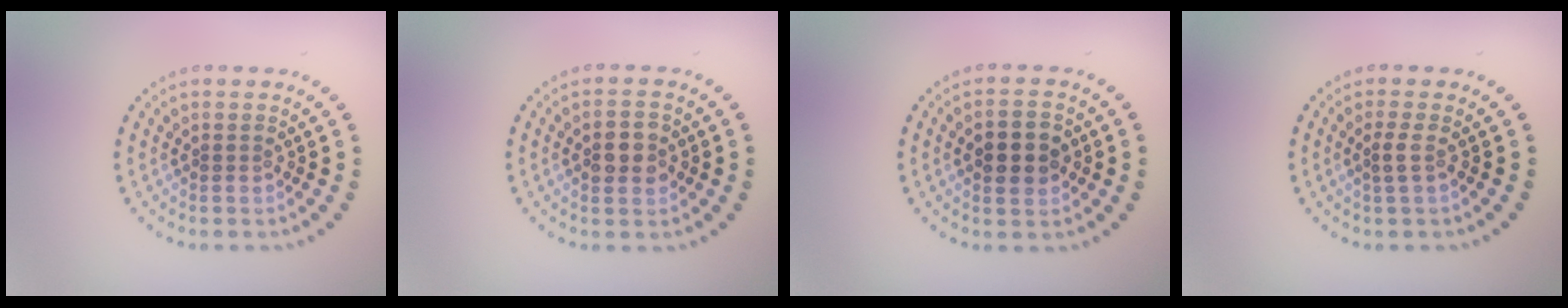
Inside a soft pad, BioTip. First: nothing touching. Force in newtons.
{"total": 2.7, "press": 2.7, "slide": 0.1}
{"total": 4.4, "press": 4.4, "slide": 0.2}
{"total": 1.1, "press": 0.9, "slide": 0.6}